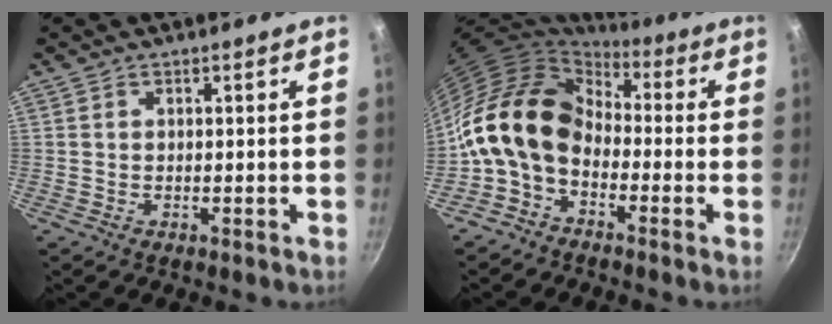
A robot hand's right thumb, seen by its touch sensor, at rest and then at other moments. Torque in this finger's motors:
{"motor_torque": [1.42, 2.67, 1.30, -1.47, 0.57]}